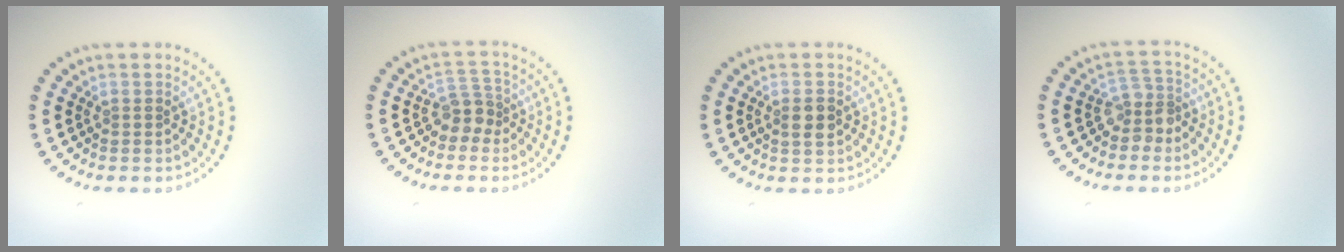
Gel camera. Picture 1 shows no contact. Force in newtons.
{"total": 2.2, "press": 1.7, "slide": 1.4}
{"total": 1.9, "press": 1.9, "slide": 0.3}
{"total": 2.5, "press": 1.9, "slide": 1.6}